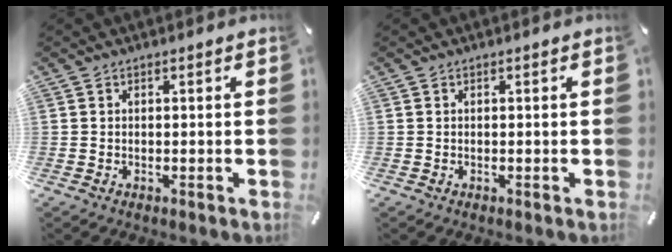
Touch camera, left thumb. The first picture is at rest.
{"total": 0.0}